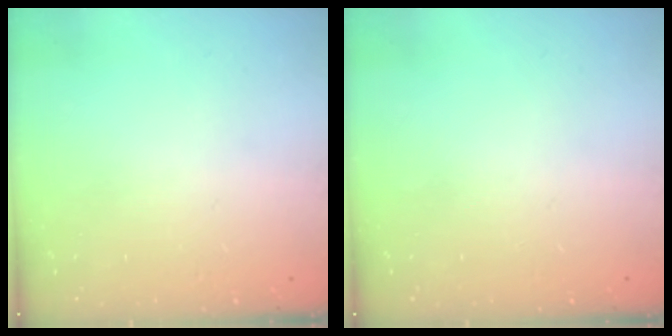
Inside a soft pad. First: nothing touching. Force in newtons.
{"total": 0.0}